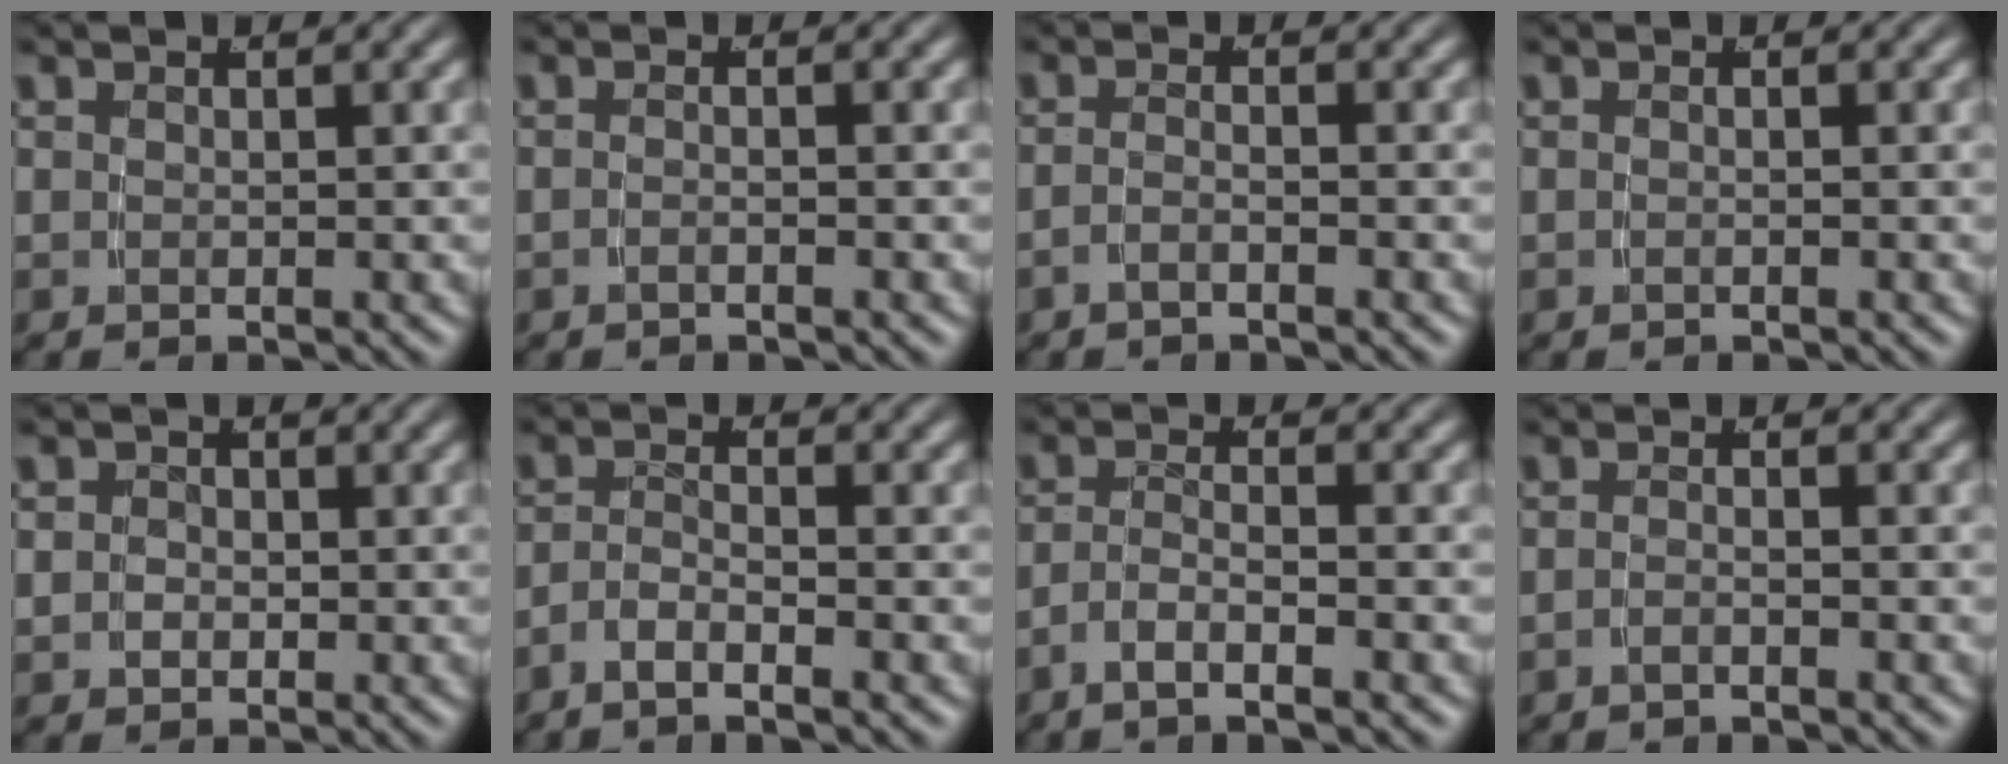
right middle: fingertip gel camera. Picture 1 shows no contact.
{"total": 1.4, "force": [-1.0, -0.7, 0.7], "torque": [-0.014, 0.001, -0.018]}
{"total": 1.9, "force": [-1.5, -0.5, 1.0], "torque": [-0.025, -0.009, -0.025]}
{"total": 0.8, "force": [-0.5, -0.5, 0.4], "torque": [-0.009, 0.002, -0.011]}
{"total": 1.7, "force": [-0.1, 1.5, 0.8], "torque": [-0.018, -0.006, 0.000]}
{"total": 2.5, "force": [-1.8, 0.4, 1.6], "torque": [-0.036, -0.007, -0.031]}
{"total": 2.8, "force": [-1.8, 0.4, 2.1], "torque": [-0.046, -0.010, -0.030]}
{"total": 1.7, "force": [-1.3, -0.7, 0.9], "torque": [-0.018, -0.004, -0.023]}